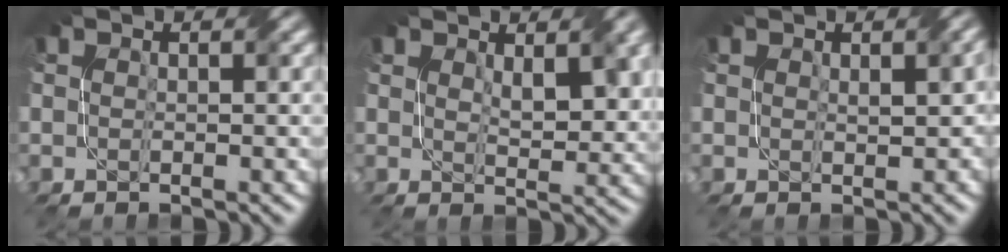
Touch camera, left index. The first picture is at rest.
{"total": 3.4, "force": [1.7, 1.2, 2.7], "torque": [-0.044, 0.002, 0.040]}
{"total": 1.7, "force": [0.4, 0.9, 1.4], "torque": [-0.014, 0.004, 0.018]}